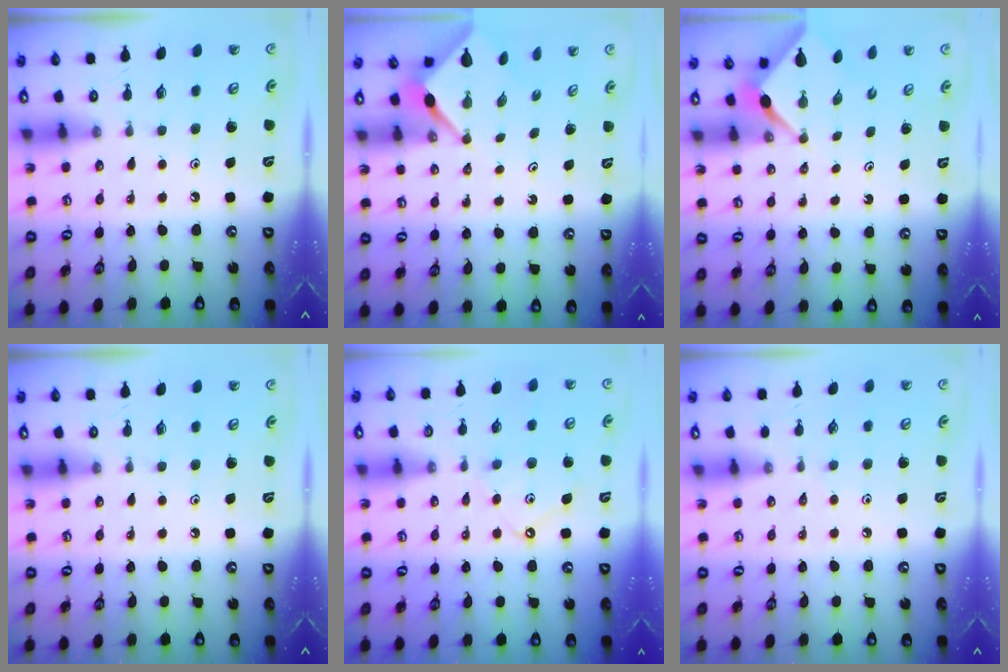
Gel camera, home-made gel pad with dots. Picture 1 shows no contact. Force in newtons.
{"total": 3.0, "press": 3.0, "slide": 0.2}
{"total": 2.4, "press": 2.4, "slide": 0.3}
{"total": 0.0}
{"total": 8.0, "press": 8.0, "slide": 0.8}
{"total": 2.1, "press": 2.1, "slide": 0.4}